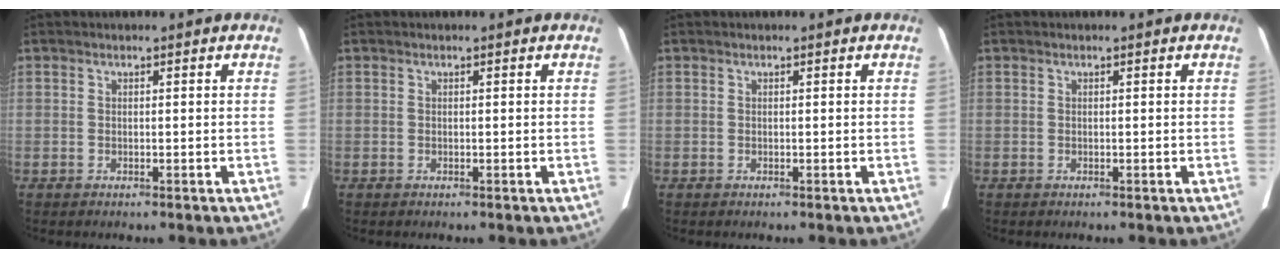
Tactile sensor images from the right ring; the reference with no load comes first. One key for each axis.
{"total": 0.0}
{"total": 0.0}
{"total": 0.0}